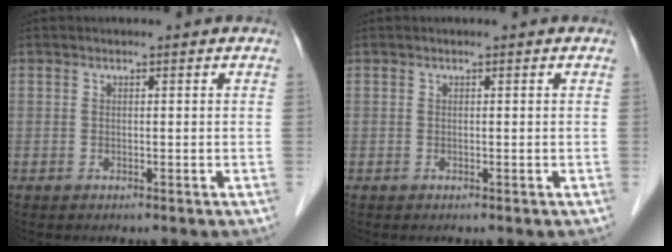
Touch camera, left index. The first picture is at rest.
{"total": 0.0}